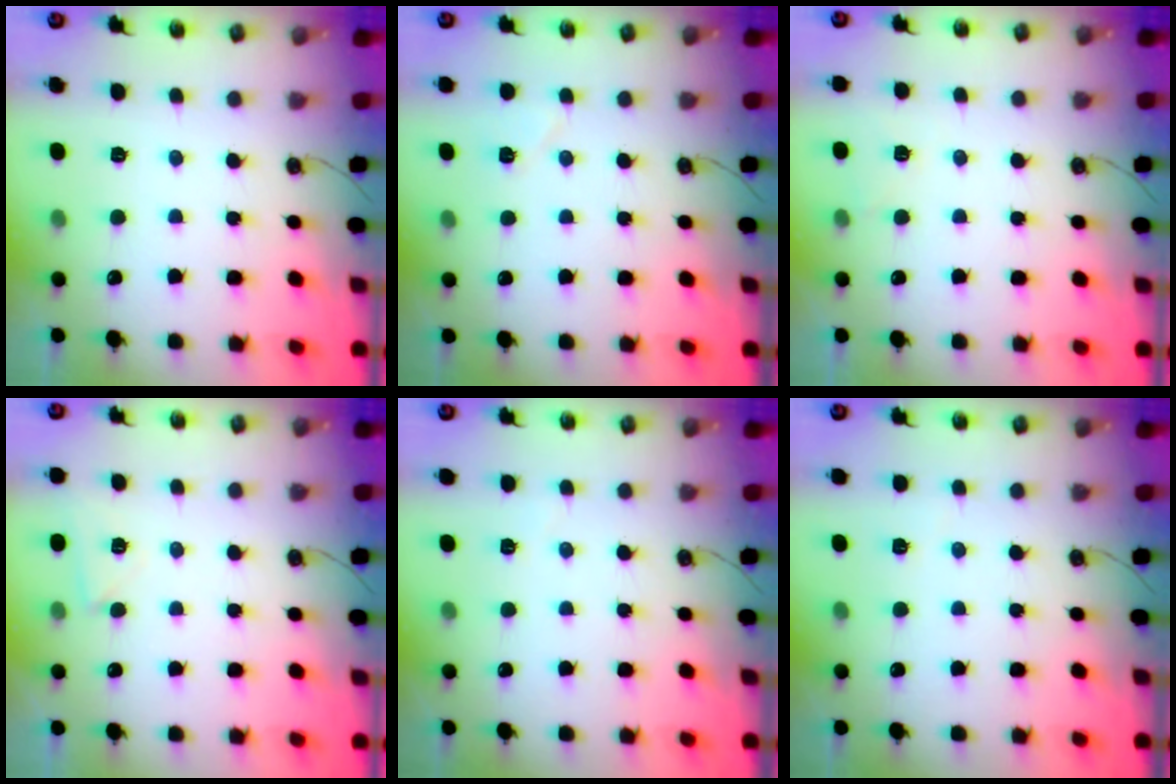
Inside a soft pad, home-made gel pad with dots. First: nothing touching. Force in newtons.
{"total": 5.9, "press": 5.2, "slide": 2.8}
{"total": 5.0, "press": 4.4, "slide": 2.3}
{"total": 3.8, "press": 3.1, "slide": 2.3}
{"total": 2.1, "press": 1.9, "slide": 0.7}
{"total": 2.9, "press": 1.5, "slide": 2.5}